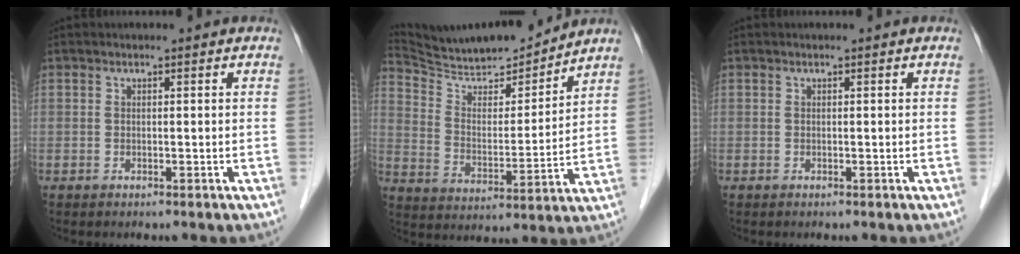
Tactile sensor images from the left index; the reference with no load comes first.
{"total": 14.6, "force": [14.0, 0.9, 4.0], "torque": [-0.078, -0.005, 0.245]}
{"total": 0.0}